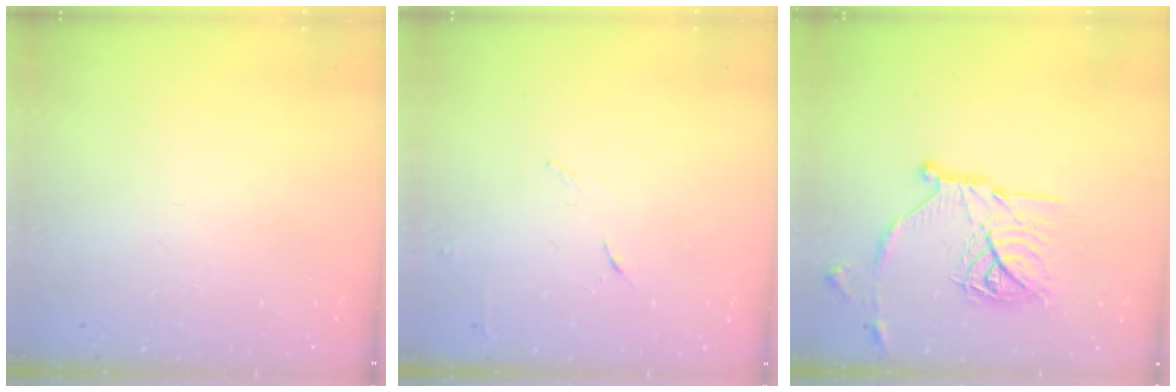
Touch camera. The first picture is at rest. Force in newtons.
{"total": 4.8, "press": 4.7, "slide": 0.8}
{"total": 17.6, "press": 17.6, "slide": 1.4}